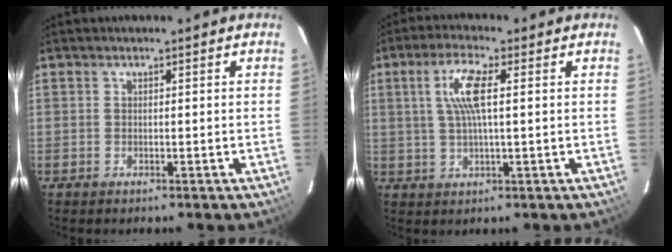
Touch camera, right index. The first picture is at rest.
{"total": 7.1, "force": [1.6, 1.3, 6.8], "torque": [-0.134, 0.007, 0.032]}